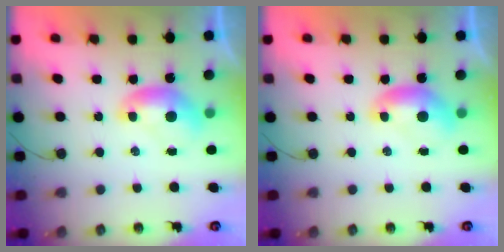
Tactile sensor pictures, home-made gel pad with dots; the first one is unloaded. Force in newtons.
{"total": 0.0}